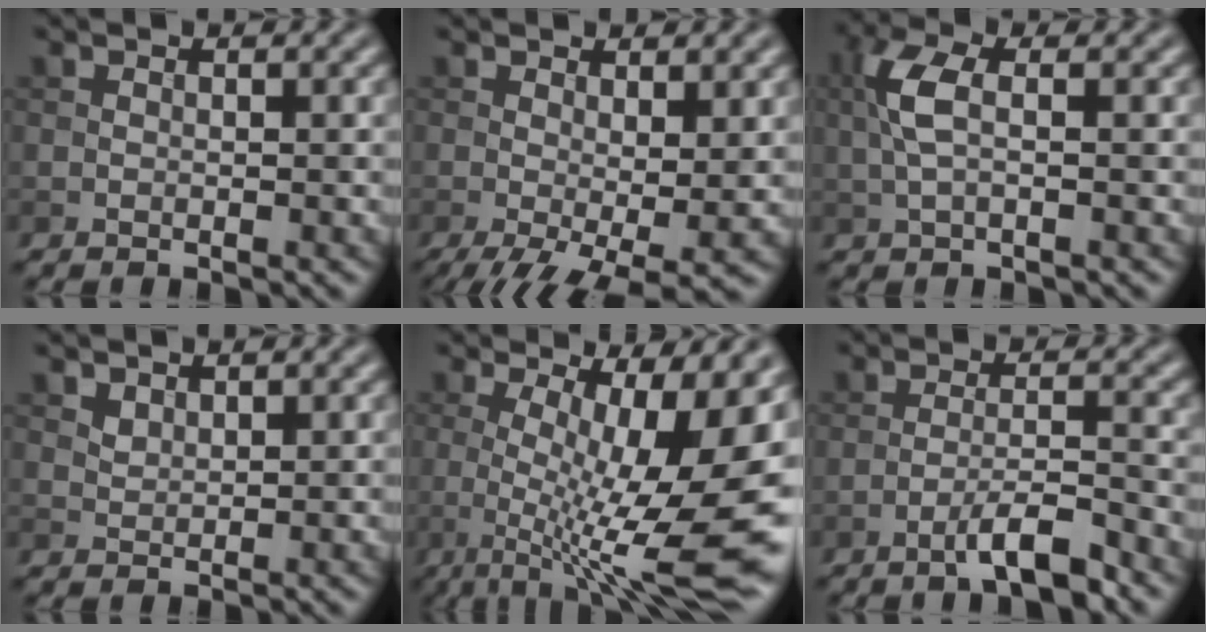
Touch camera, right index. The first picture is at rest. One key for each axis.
{"total": 6.4, "fx": -1.5, "fy": 2.1, "fz": 5.8, "tx": -0.105, "ty": -0.019, "tz": -0.014}
{"total": 3.5, "fx": 0.4, "fy": 1.4, "fz": 3.2, "tx": -0.076, "ty": 0.008, "tz": 0.004}
{"total": 1.2, "fx": 0.9, "fy": 0.7, "fz": 0.4, "tx": -0.011, "ty": -0.002, "tz": 0.021}
{"total": 15.0, "fx": -0.9, "fy": 4.7, "fz": 14.2, "tx": -0.186, "ty": 0.001, "tz": -0.006}
{"total": 3.8, "fx": -2.5, "fy": 0.4, "fz": 2.8, "tx": -0.047, "ty": 0.009, "tz": -0.051}